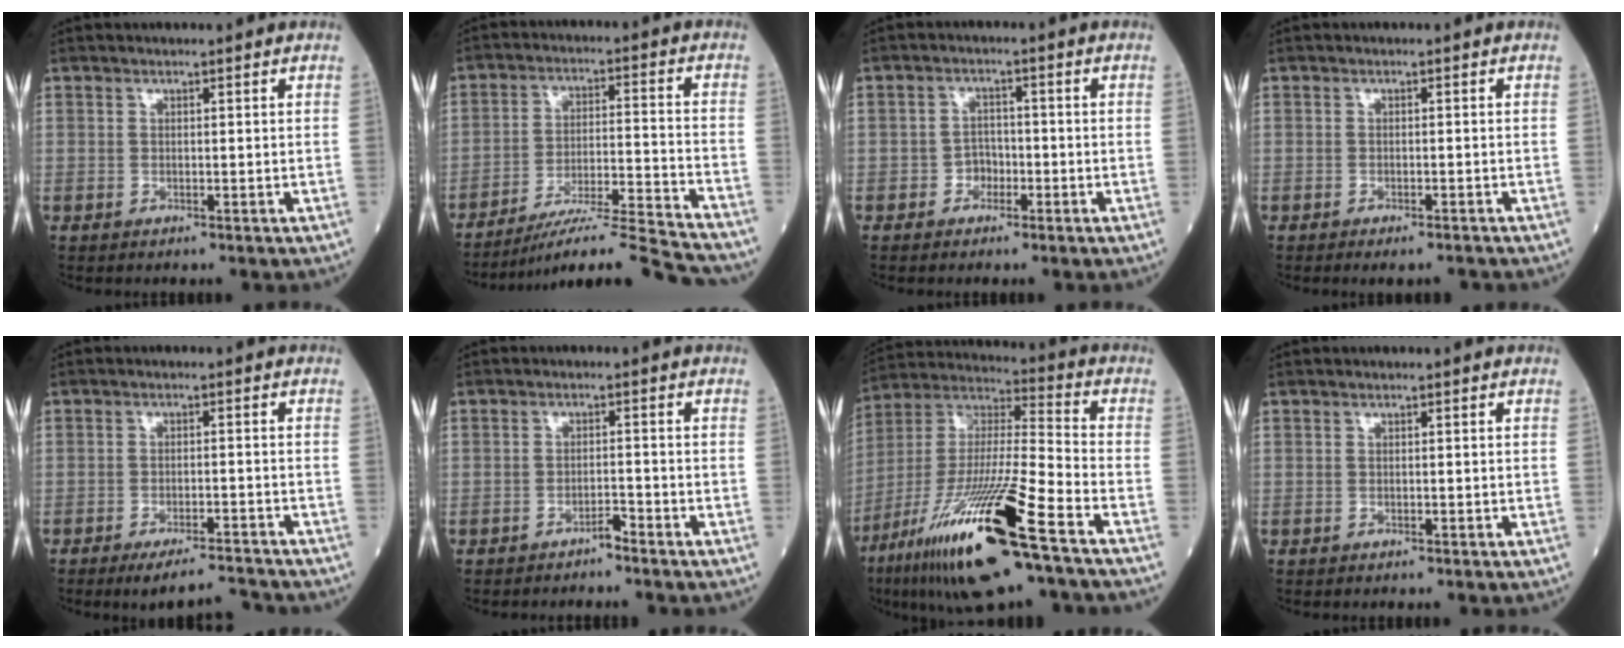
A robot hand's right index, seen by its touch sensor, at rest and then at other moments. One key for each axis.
{"total": 15.3, "fx": -14.1, "fy": -1.1, "fz": 5.8, "tx": -0.088, "ty": 0.006, "tz": -0.224}
{"total": 2.5, "fx": -1.3, "fy": 1.9, "fz": 1.0, "tx": -0.008, "ty": 0.010, "tz": -0.025}
{"total": 2.7, "fx": -2.3, "fy": 0.6, "fz": 1.2, "tx": -0.010, "ty": -0.003, "tz": -0.031}
{"total": 6.0, "fx": -5.6, "fy": 0.5, "fz": 2.0, "tx": -0.024, "ty": 0.000, "tz": -0.092}
{"total": 1.7, "fx": -1.5, "fy": 0.2, "fz": 0.7, "tx": -0.009, "ty": 0.002, "tz": -0.026}
{"total": 23.6, "fx": -12.9, "fy": 1.7, "fz": 19.7, "tx": -0.392, "ty": -0.053, "tz": -0.237}
{"total": 0.0}